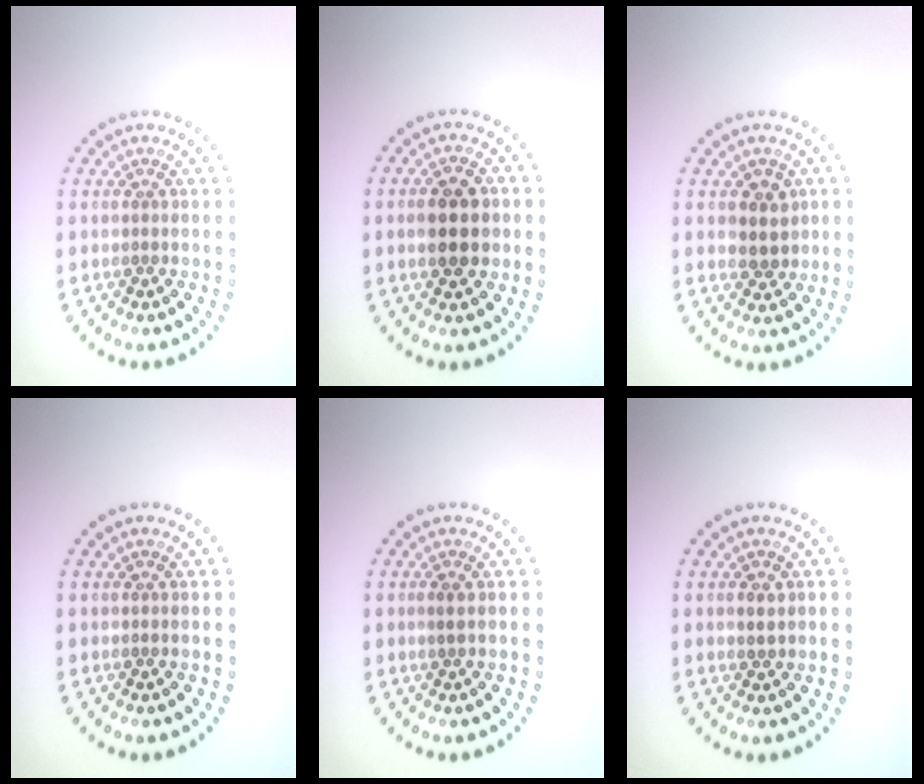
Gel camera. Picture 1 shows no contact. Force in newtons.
{"total": 4.3, "press": 4.3, "slide": 0.2}
{"total": 2.4, "press": 2.3, "slide": 0.9}
{"total": 0.0}
{"total": 0.7, "press": 0.7, "slide": 0.3}
{"total": 1.1, "press": 1.1, "slide": 0.2}